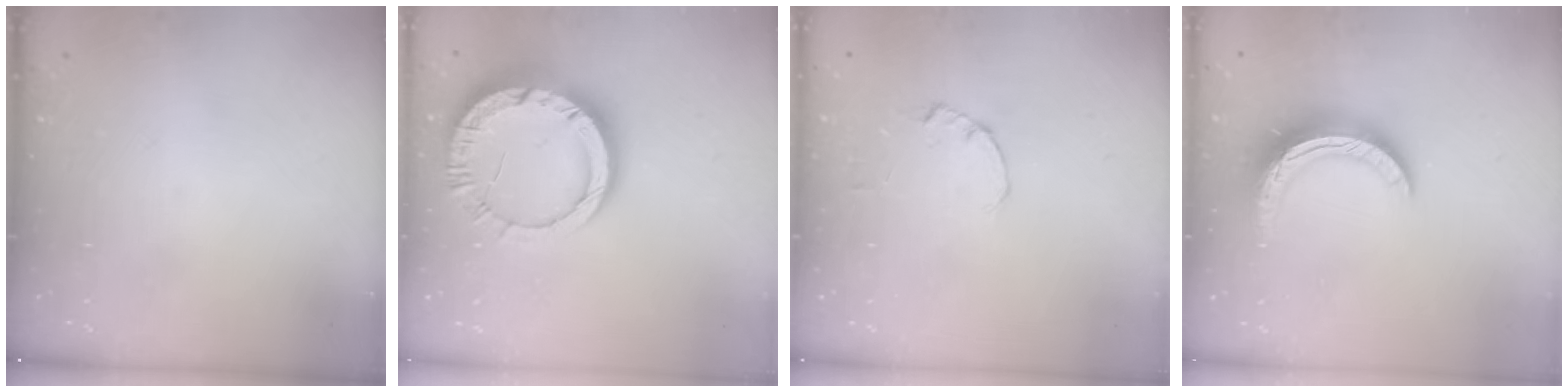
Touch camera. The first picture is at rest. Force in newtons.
{"total": 14.6, "press": 14.5, "slide": 1.5}
{"total": 0.0}
{"total": 13.2, "press": 13.2, "slide": 0.3}